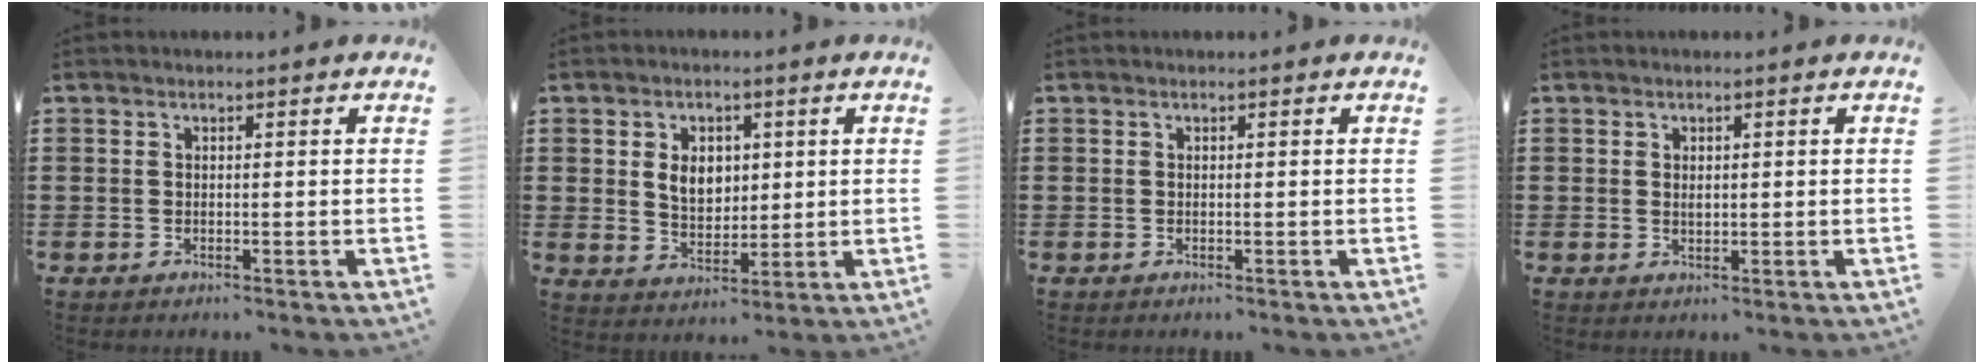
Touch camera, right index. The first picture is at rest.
{"total": 5.5, "force": [1.0, 4.0, 3.6], "torque": [-0.068, 0.007, 0.012]}
{"total": 0.0}
{"total": 1.2, "force": [0.3, 0.7, 0.9], "torque": [-0.019, 0.006, 0.004]}